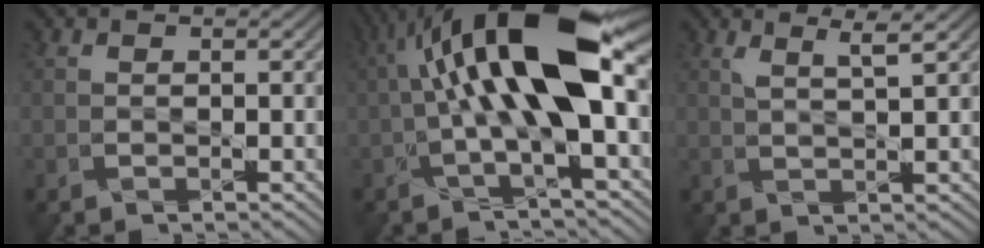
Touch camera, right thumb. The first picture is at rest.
{"total": 14.5, "force": [2.4, 3.8, 13.8], "torque": [-0.250, 0.020, 0.033]}
{"total": 2.3, "force": [1.8, 0.0, 1.5], "torque": [-0.020, 0.006, 0.033]}